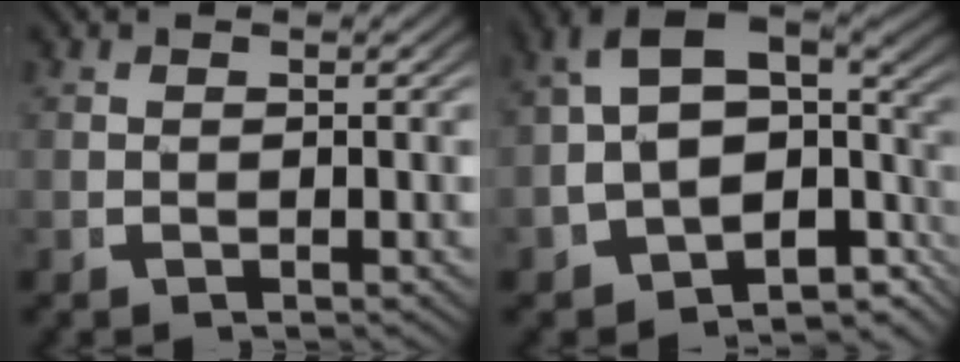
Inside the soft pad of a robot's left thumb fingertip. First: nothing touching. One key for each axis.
{"total": 12.1, "fx": -1.1, "fy": 8.7, "fz": 8.3, "tx": -0.151, "ty": -0.024, "tz": -0.023}